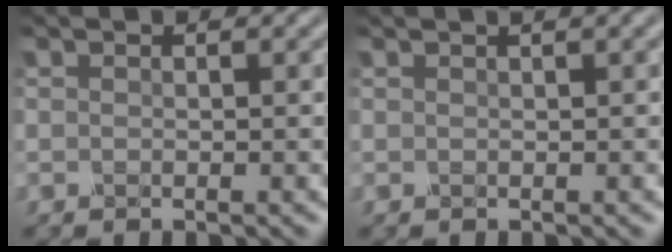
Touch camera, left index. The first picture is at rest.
{"total": 1.6, "force": [0.9, 0.4, 1.3], "torque": [-0.018, 0.004, 0.008]}